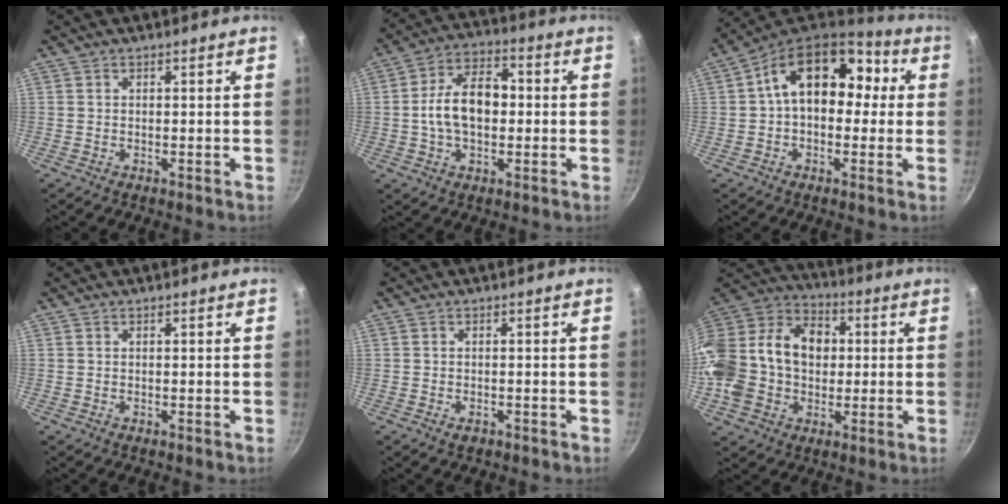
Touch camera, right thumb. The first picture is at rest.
{"total": 12.1, "force": [-0.2, 7.4, 9.6], "torque": [-0.161, 0.026, -0.009]}
{"total": 16.9, "force": [2.2, 10.9, 12.7], "torque": [-0.148, 0.050, 0.021]}
{"total": 0.0}
{"total": 1.2, "force": [-0.7, 0.7, 0.6], "torque": [-0.011, 0.005, -0.010]}
{"total": 24.6, "force": [-0.2, 18.3, 16.4], "torque": [-0.344, 0.038, 0.000]}